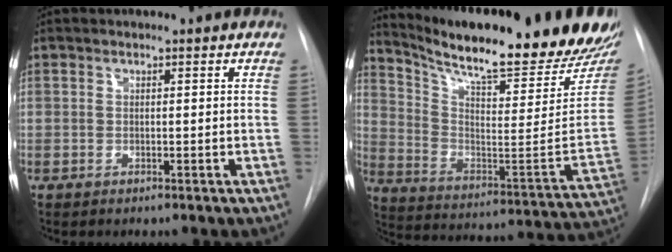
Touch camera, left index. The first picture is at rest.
{"total": 27.7, "force": [24.2, 2.5, 13.2], "torque": [-0.201, -0.115, 0.302]}